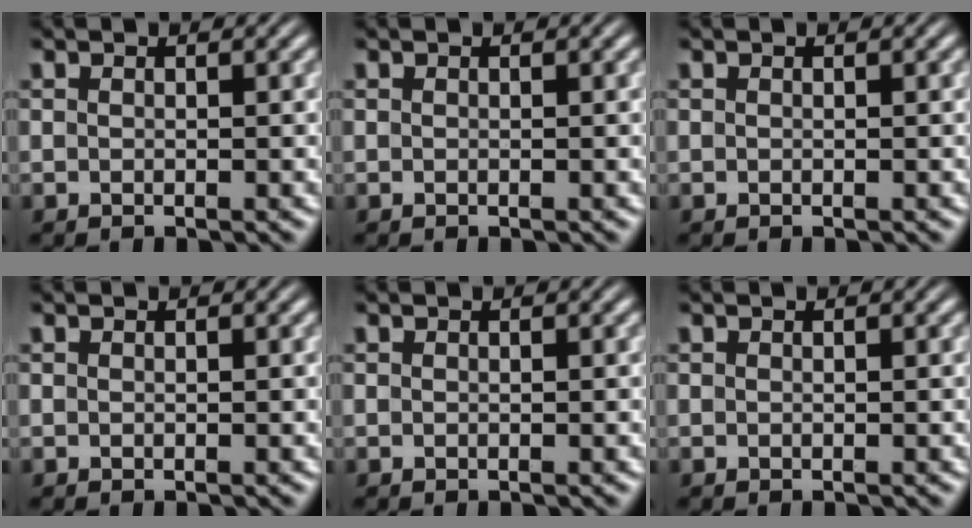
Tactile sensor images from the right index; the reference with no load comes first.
{"total": 0.0}
{"total": 0.0}
{"total": 0.0}
{"total": 0.0}
{"total": 0.0}